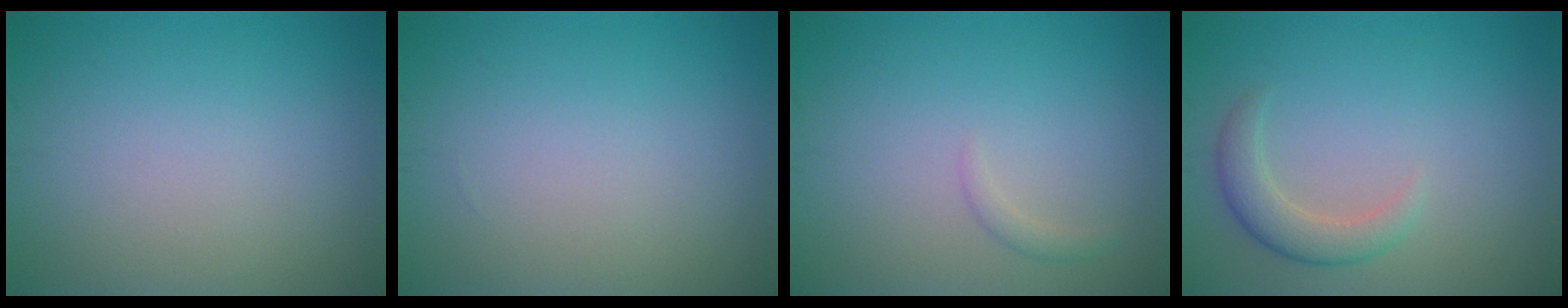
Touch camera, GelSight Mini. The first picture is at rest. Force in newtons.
{"total": 0.0}
{"total": 0.8, "press": 0.8, "slide": 0.0}
{"total": 2.7, "press": 2.7, "slide": 0.4}